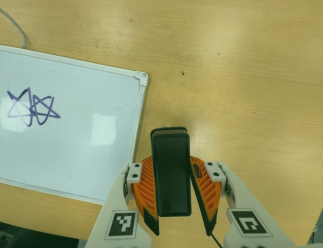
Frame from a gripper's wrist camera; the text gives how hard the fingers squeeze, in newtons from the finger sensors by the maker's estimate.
{"total": 6.4, "left": 5.5, "right": 7.2}